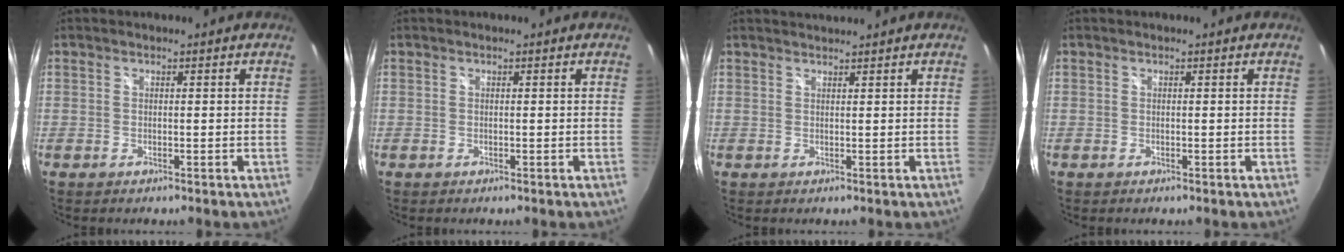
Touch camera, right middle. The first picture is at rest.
{"total": 0.0}
{"total": 1.8, "force": [1.8, -0.5, 0.2], "torque": [-0.005, 0.000, 0.030]}
{"total": 0.0}